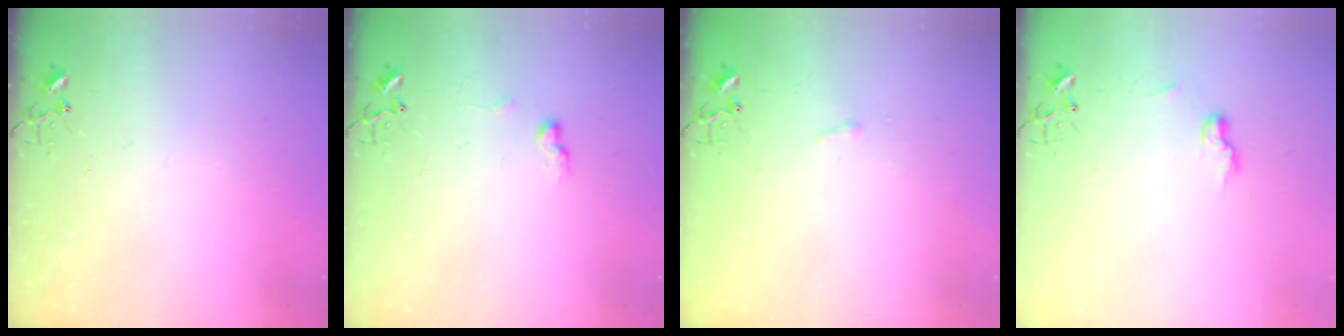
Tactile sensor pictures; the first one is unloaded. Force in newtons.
{"total": 6.7, "press": 6.6, "slide": 0.9}
{"total": 2.9, "press": 2.9, "slide": 0.5}
{"total": 6.7, "press": 6.7, "slide": 0.4}